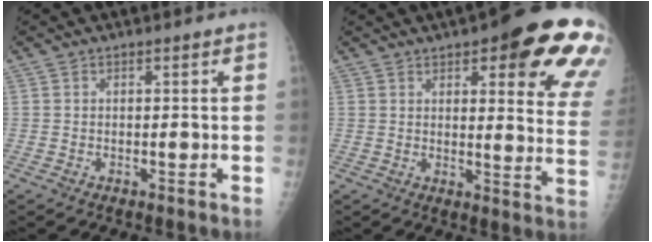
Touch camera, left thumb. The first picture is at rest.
{"total": 20.8, "force": [10.4, 6.0, 17.0], "torque": [-0.177, -0.037, 0.116]}